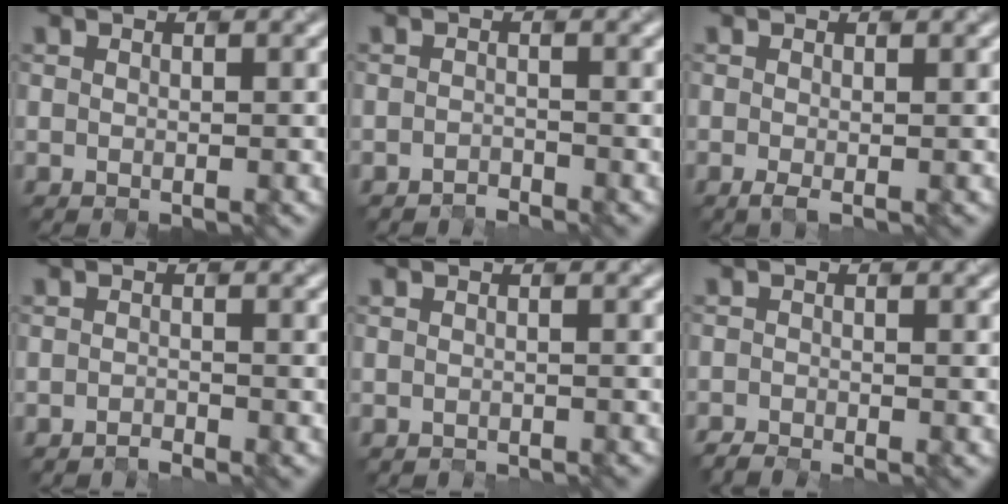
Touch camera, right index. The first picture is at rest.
{"total": 1.2, "force": [-1.0, -0.2, -0.7], "torque": [0.009, 0.000, -0.023]}
{"total": 0.7, "force": [-0.2, 0.1, 0.6], "torque": [-0.011, -0.002, -0.006]}
{"total": 0.9, "force": [-0.8, -0.2, -0.4], "torque": [0.003, -0.003, -0.020]}
{"total": 0.0}
{"total": 1.2, "force": [-1.1, -0.1, 0.1], "torque": [0.005, -0.006, -0.027]}